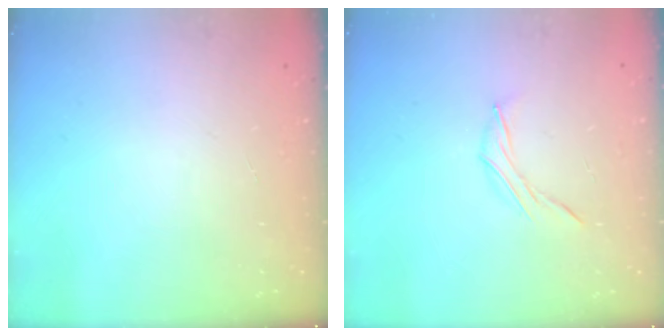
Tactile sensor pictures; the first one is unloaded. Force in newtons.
{"total": 6.1, "press": 6.0, "slide": 1.5}